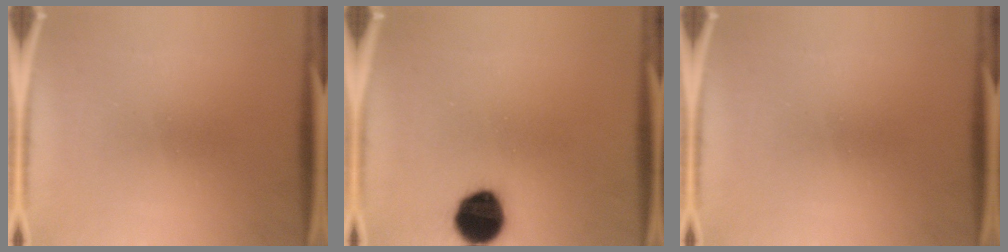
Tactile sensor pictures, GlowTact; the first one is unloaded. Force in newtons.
{"total": 11.6}
{"total": 0.0}